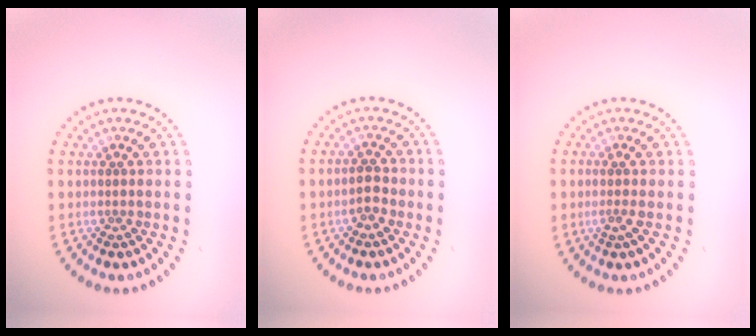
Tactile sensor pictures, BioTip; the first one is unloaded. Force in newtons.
{"total": 1.9, "press": 1.8, "slide": 0.4}
{"total": 1.4, "press": 1.1, "slide": 0.9}